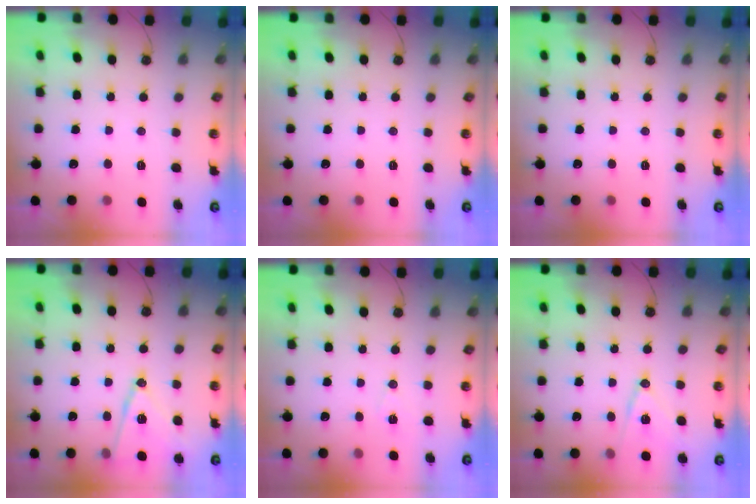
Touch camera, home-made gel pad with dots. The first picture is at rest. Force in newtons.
{"total": 0.0}
{"total": 0.0}
{"total": 13.3, "press": 12.9, "slide": 3.5}
{"total": 6.7, "press": 5.0, "slide": 4.5}
{"total": 12.7, "press": 12.2, "slide": 3.5}